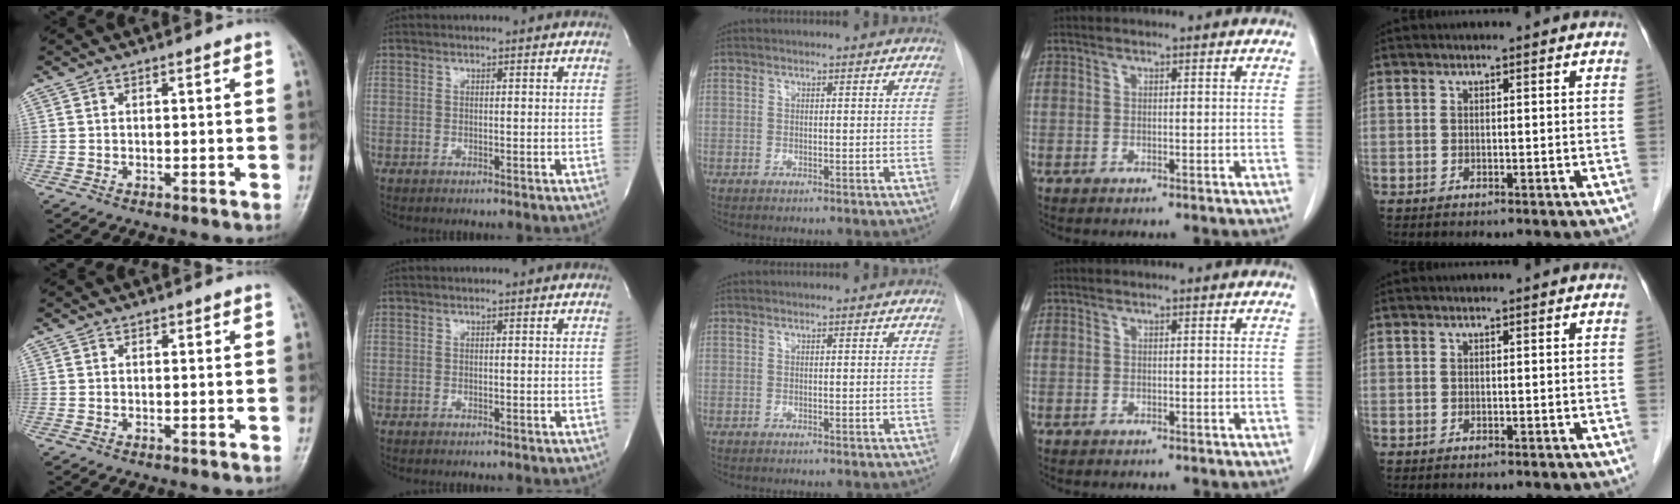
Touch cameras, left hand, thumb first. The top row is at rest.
{}